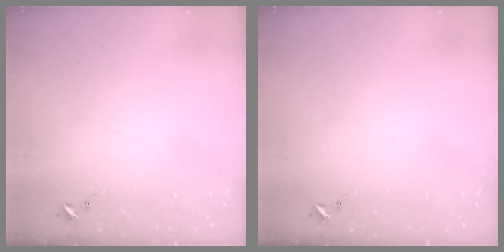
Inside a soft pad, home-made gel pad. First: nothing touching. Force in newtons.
{"total": 0.0}